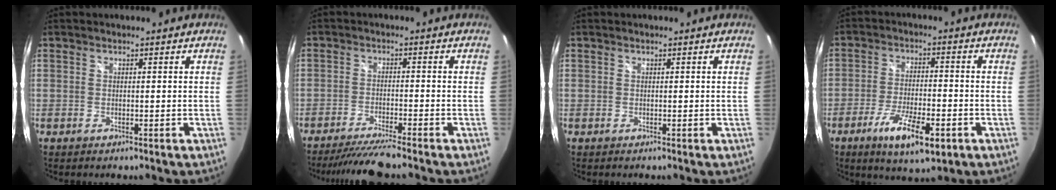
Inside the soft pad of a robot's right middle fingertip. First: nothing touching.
{"total": 8.0, "force": [-7.2, -0.4, 3.5], "torque": [-0.084, -0.013, -0.123]}
{"total": 0.0}
{"total": 11.1, "force": [-5.7, 3.0, 9.0], "torque": [-0.178, -0.022, -0.095]}